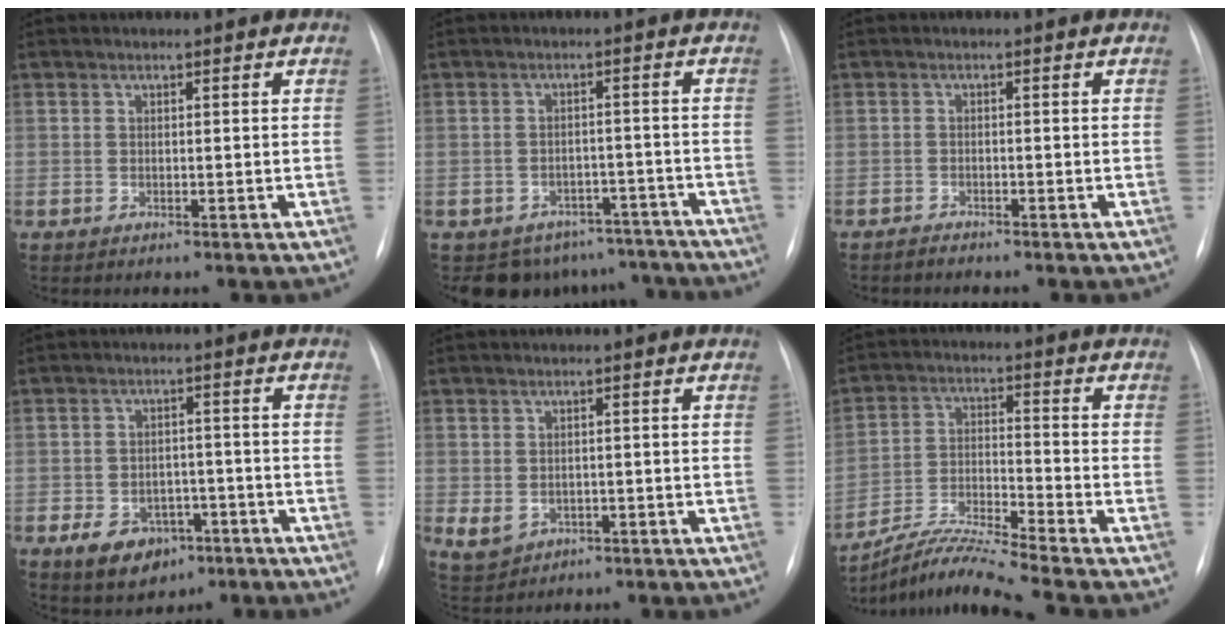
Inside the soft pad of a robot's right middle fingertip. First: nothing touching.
{"total": 10.8, "force": [-9.1, 5.8, 0.7], "torque": [0.012, 0.029, -0.099]}
{"total": 1.0, "force": [-1.0, 0.2, 0.0], "torque": [-0.001, -0.002, -0.018]}
{"total": 7.4, "force": [-3.8, 5.2, 3.6], "torque": [-0.059, 0.010, -0.049]}
{"total": 3.6, "force": [-0.8, 3.0, 1.7], "torque": [-0.035, -0.003, 0.003]}
{"total": 10.2, "force": [-9.2, -2.0, 3.9], "torque": [-0.081, -0.009, -0.171]}